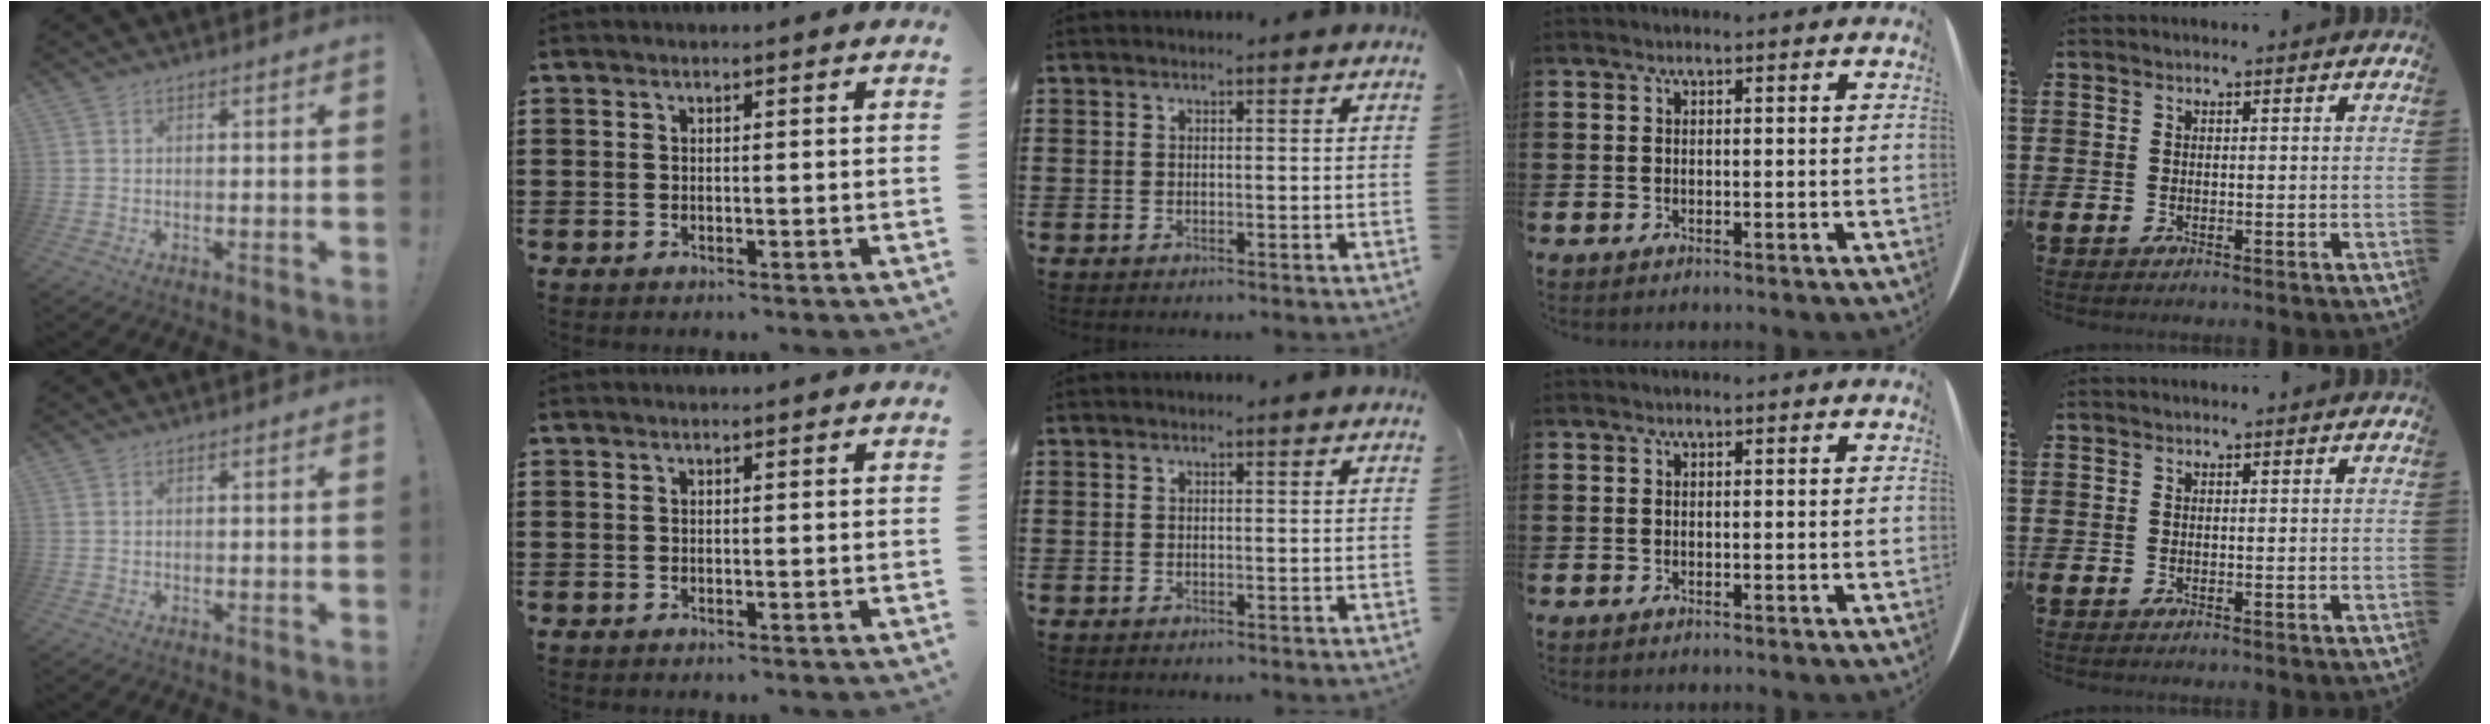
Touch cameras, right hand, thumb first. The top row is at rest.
{}